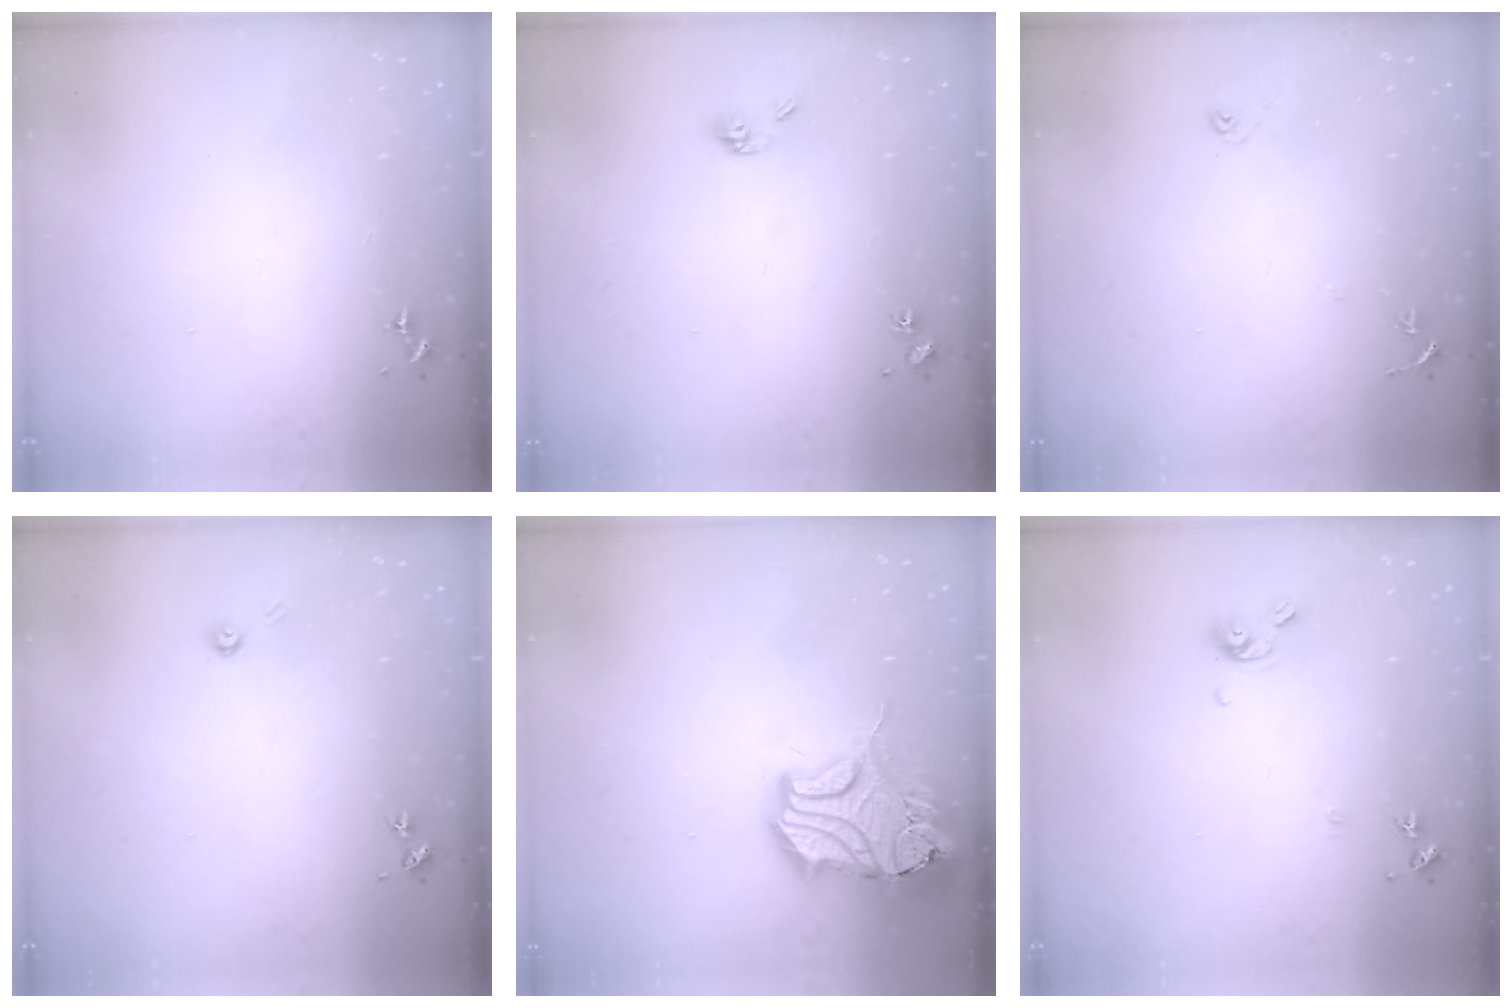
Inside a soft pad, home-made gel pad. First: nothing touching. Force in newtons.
{"total": 5.8, "press": 5.3, "slide": 2.3}
{"total": 5.9, "press": 5.9, "slide": 0.6}
{"total": 3.3, "press": 3.3, "slide": 0.2}
{"total": 19.2, "press": 18.9, "slide": 3.2}
{"total": 7.9, "press": 7.9, "slide": 0.8}